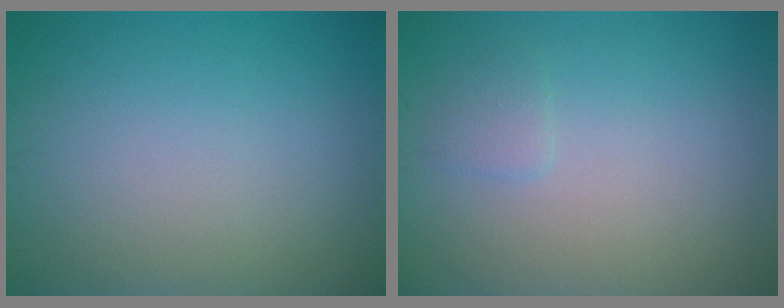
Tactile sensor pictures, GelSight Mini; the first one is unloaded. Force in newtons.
{"total": 0.9, "press": 0.9, "slide": 0.1}